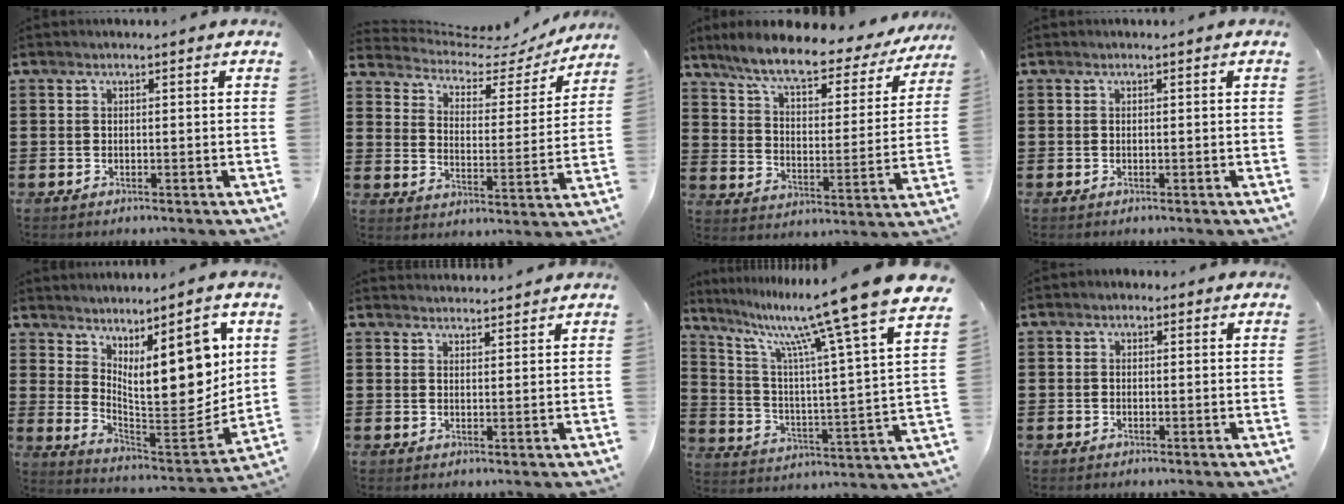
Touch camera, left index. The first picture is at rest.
{"total": 4.3, "force": [3.9, 1.6, 1.0], "torque": [-0.038, -0.029, 0.059]}
{"total": 8.6, "force": [6.9, 1.1, 4.9], "torque": [-0.114, -0.037, 0.112]}
{"total": 0.0}
{"total": 12.4, "force": [5.7, 4.4, 10.1], "torque": [-0.148, -0.031, 0.097]}
{"total": 2.0, "force": [2.0, 0.0, -0.1], "torque": [-0.004, -0.004, 0.039]}
{"total": 13.7, "force": [10.8, -0.9, 8.4], "torque": [-0.176, -0.083, 0.167]}
{"total": 1.2, "force": [-0.2, 1.1, 0.4], "torque": [-0.010, 0.005, -0.006]}